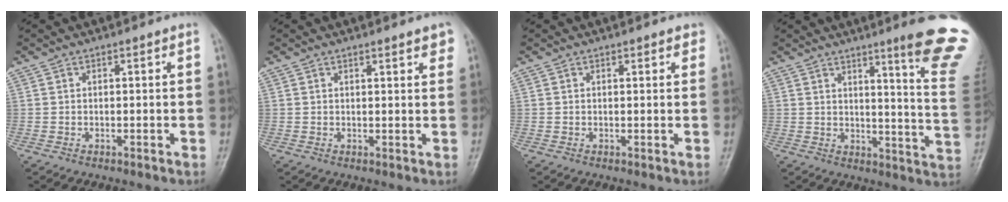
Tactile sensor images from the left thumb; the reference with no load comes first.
{"total": 3.0, "force": [2.3, 0.6, 1.8], "torque": [-0.011, -0.008, 0.027]}
{"total": 1.9, "force": [1.4, 0.8, 1.0], "torque": [0.000, -0.001, 0.012]}
{"total": 16.9, "force": [11.2, 0.4, 12.7], "torque": [-0.135, -0.085, 0.134]}